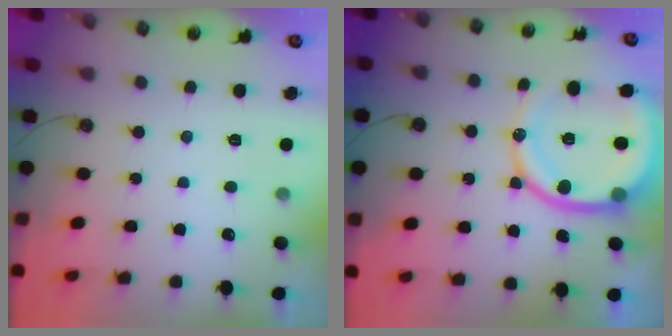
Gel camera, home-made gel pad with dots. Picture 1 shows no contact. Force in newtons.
{"total": 16.9, "press": 16.8, "slide": 1.8}